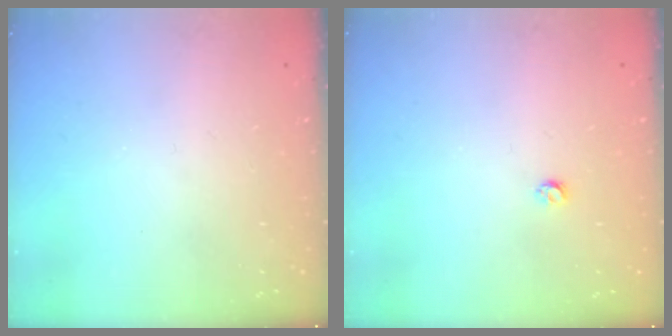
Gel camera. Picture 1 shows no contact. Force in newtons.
{"total": 2.9, "press": 2.8, "slide": 0.5}